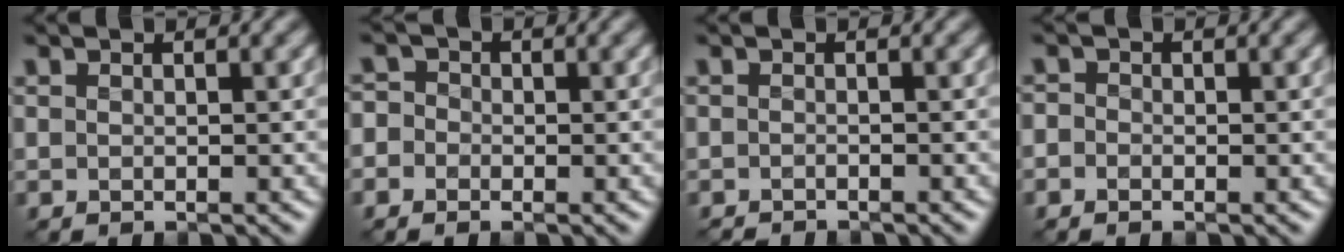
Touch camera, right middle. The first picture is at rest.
{"total": 2.8, "force": [-0.8, 2.6, 0.8], "torque": [0.003, 0.016, -0.047]}
{"total": 1.1, "force": [-1.1, -0.1, -0.1], "torque": [0.001, -0.006, -0.021]}
{"total": 1.2, "force": [-0.5, 1.0, 0.4], "torque": [0.003, 0.000, -0.016]}